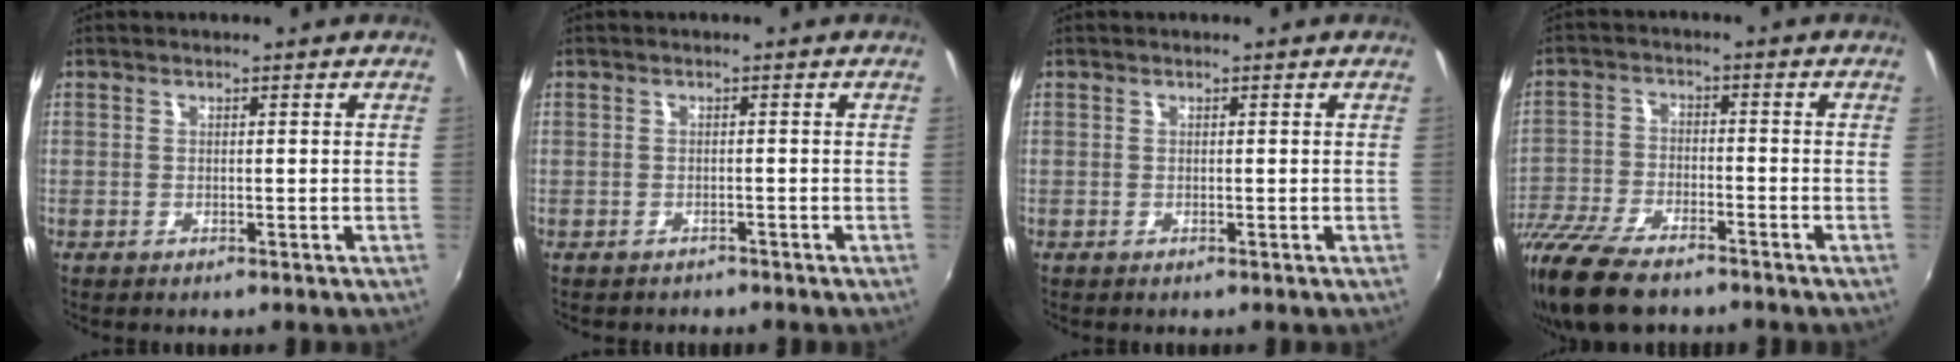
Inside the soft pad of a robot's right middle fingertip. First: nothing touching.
{"total": 1.5, "force": [-1.2, 0.9, 0.0], "torque": [-0.005, 0.001, -0.017]}
{"total": 0.0}
{"total": 15.0, "force": [-11.6, 5.1, 8.0], "torque": [-0.194, -0.041, -0.217]}